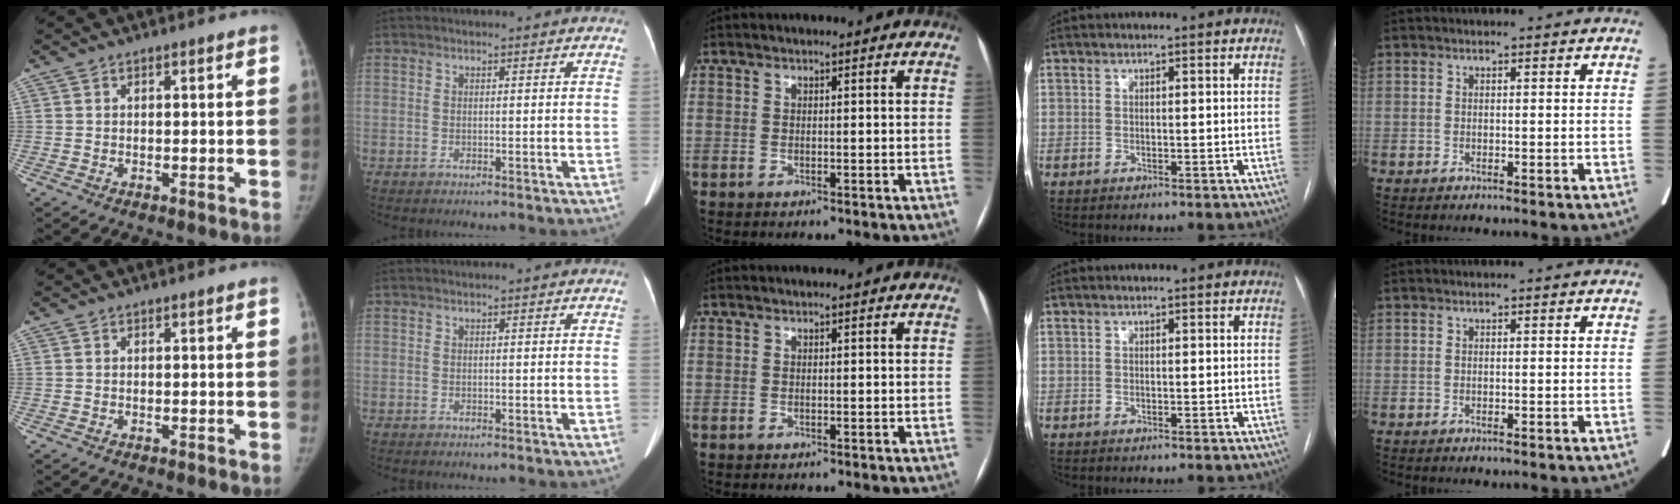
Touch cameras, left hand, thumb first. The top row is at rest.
{}